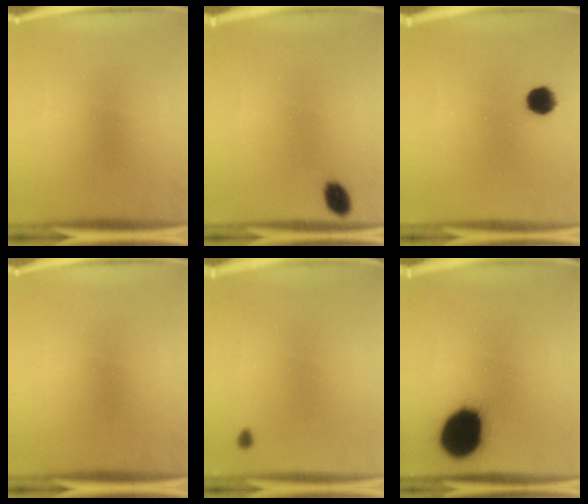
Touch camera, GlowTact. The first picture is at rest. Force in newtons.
{"total": 3.3}
{"total": 5.1}
{"total": 0.0}
{"total": 0.8}
{"total": 19.4}